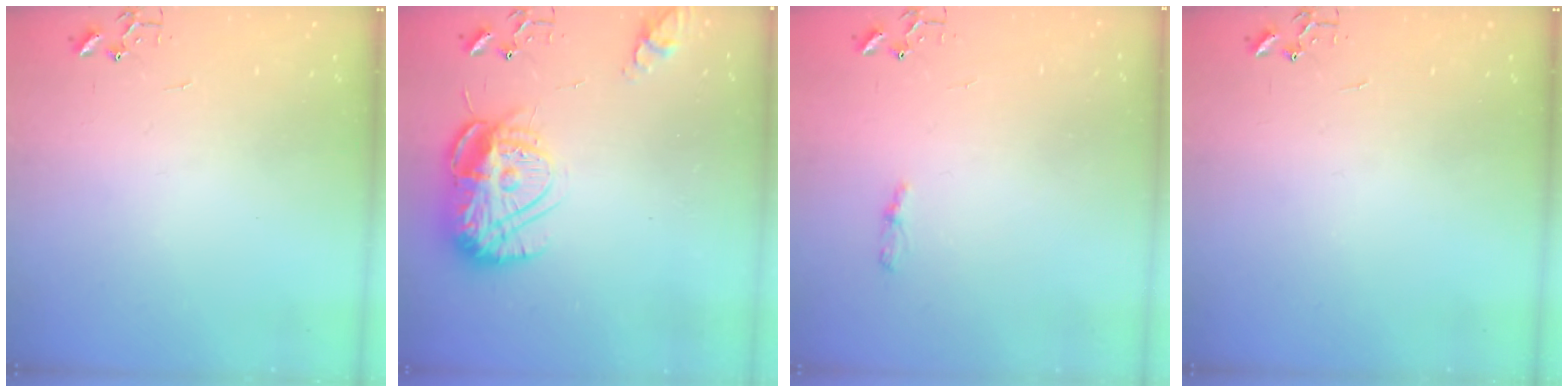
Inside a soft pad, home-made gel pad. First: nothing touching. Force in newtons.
{"total": 15.2, "press": 15.1, "slide": 1.2}
{"total": 4.2, "press": 4.1, "slide": 0.5}
{"total": 0.0}